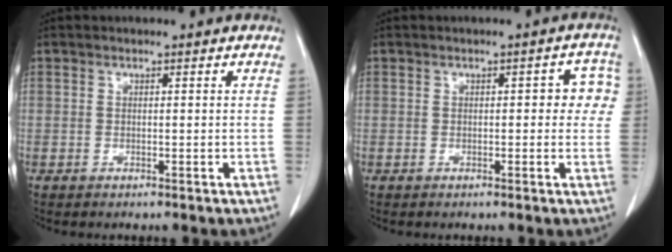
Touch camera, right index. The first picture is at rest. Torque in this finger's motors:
{"motor_torque": [0.02, 0.01, 0.03, 0.00]}